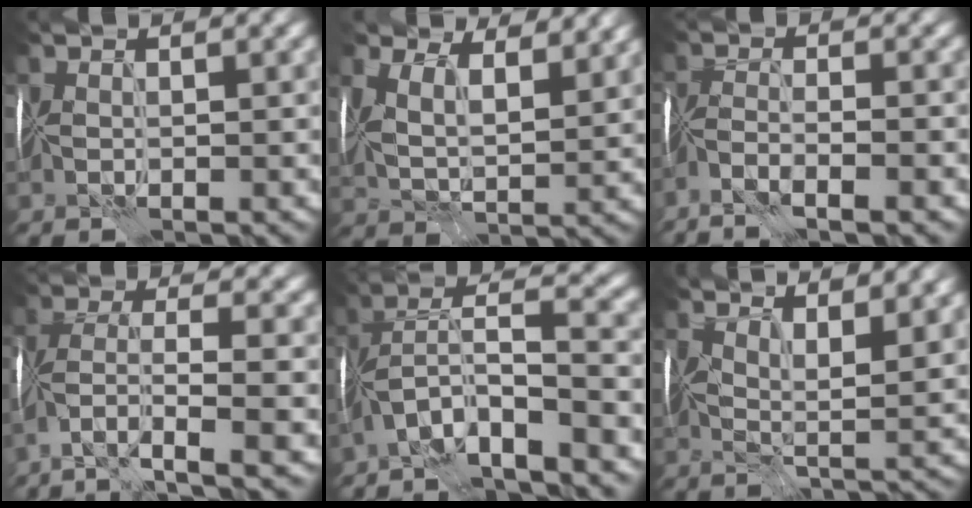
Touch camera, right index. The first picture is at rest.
{"total": 8.4, "force": [5.8, 3.9, 4.6], "torque": [-0.091, 0.018, 0.079]}
{"total": 3.9, "force": [-2.8, 0.6, 2.7], "torque": [-0.056, 0.004, -0.059]}
{"total": 7.2, "force": [-3.4, 1.9, 6.1], "torque": [-0.117, 0.013, -0.068]}
{"total": 8.2, "force": [-5.1, 1.7, 6.2], "torque": [-0.095, 0.020, -0.099]}
{"total": 5.9, "force": [4.3, 1.4, 3.7], "torque": [-0.063, 0.003, 0.069]}